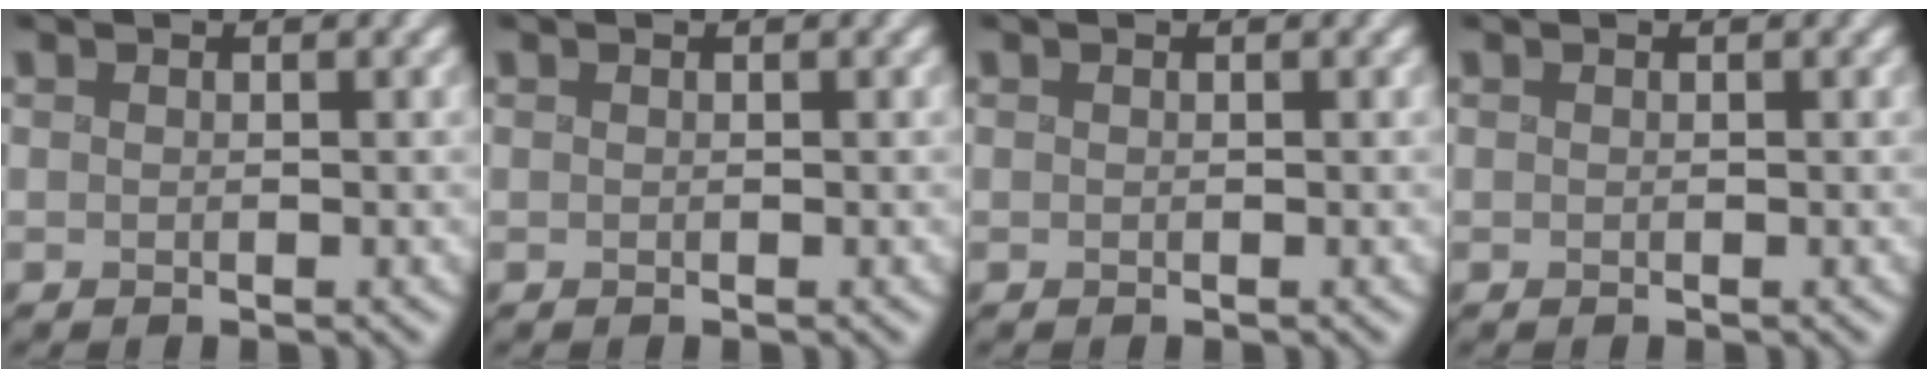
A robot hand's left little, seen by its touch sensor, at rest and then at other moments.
{"total": 0.0}
{"total": 0.0}
{"total": 0.0}